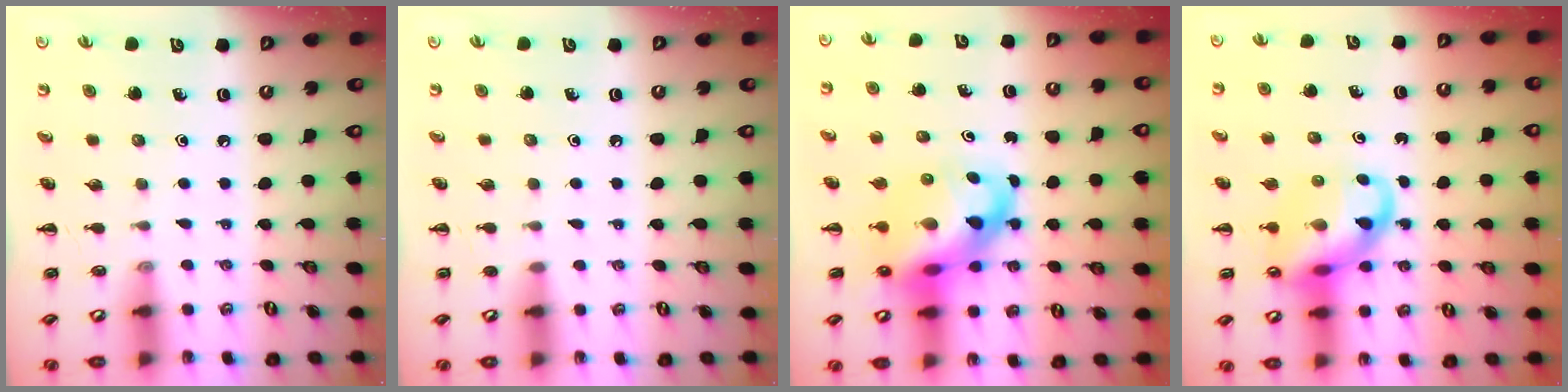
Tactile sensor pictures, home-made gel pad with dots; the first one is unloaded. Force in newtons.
{"total": 1.9, "press": 1.9, "slide": 0.4}
{"total": 14.8, "press": 14.2, "slide": 4.1}
{"total": 14.2, "press": 14.0, "slide": 2.5}